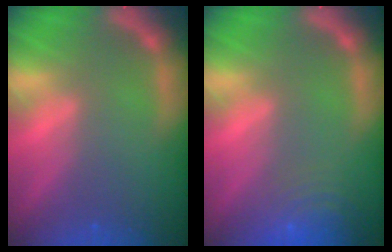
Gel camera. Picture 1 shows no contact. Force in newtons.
{"total": 8.0}